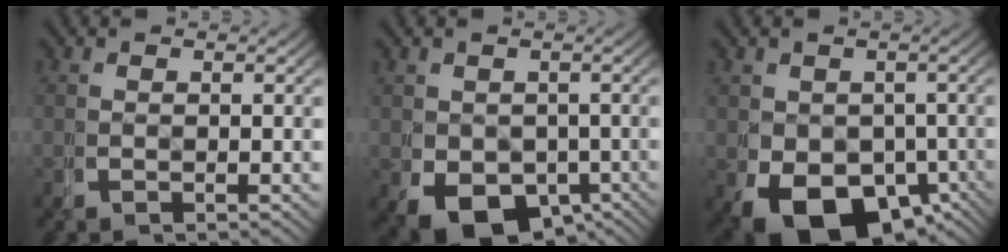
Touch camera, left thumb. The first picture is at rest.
{"total": 7.5, "force": [-3.8, 5.0, 4.0], "torque": [-0.062, -0.035, -0.038]}
{"total": 11.0, "force": [-5.0, 7.1, 6.7], "torque": [-0.117, -0.059, -0.049]}